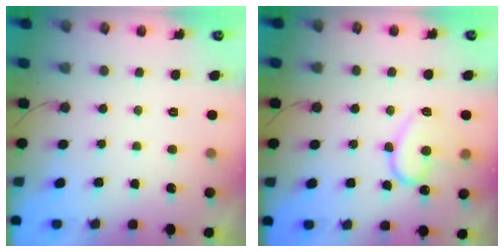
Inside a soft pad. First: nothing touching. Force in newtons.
{"total": 13.0, "press": 12.9, "slide": 1.0}